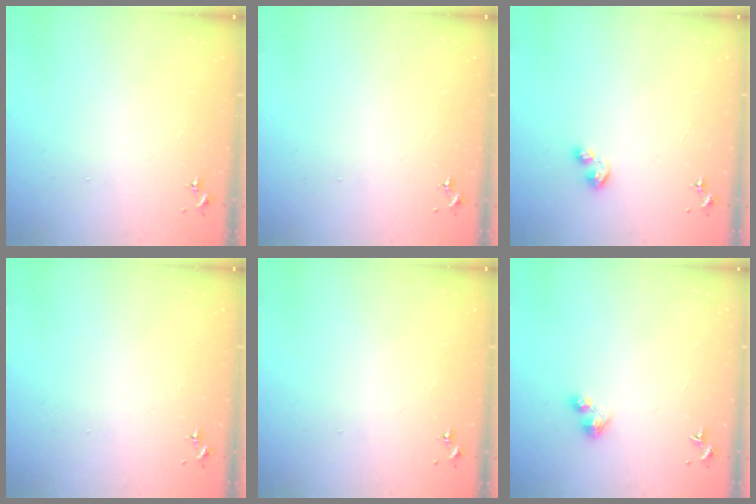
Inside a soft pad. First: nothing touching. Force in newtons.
{"total": 0.0}
{"total": 4.2, "press": 4.1, "slide": 0.7}
{"total": 1.3, "press": 0.9, "slide": 0.9}
{"total": 0.0}
{"total": 3.6, "press": 3.6, "slide": 0.4}